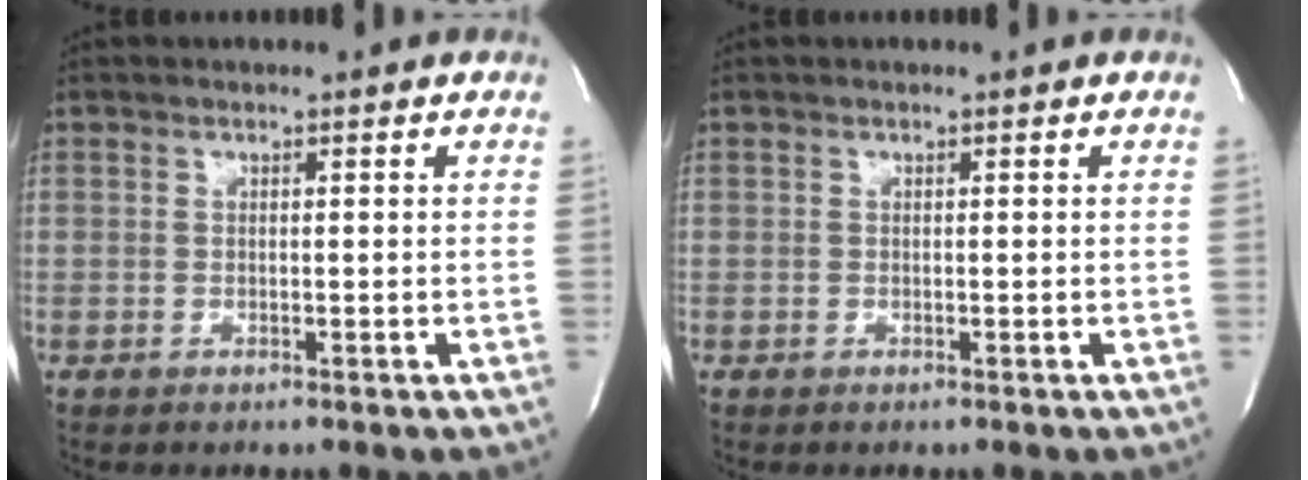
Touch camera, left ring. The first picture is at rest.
{"total": 0.0}